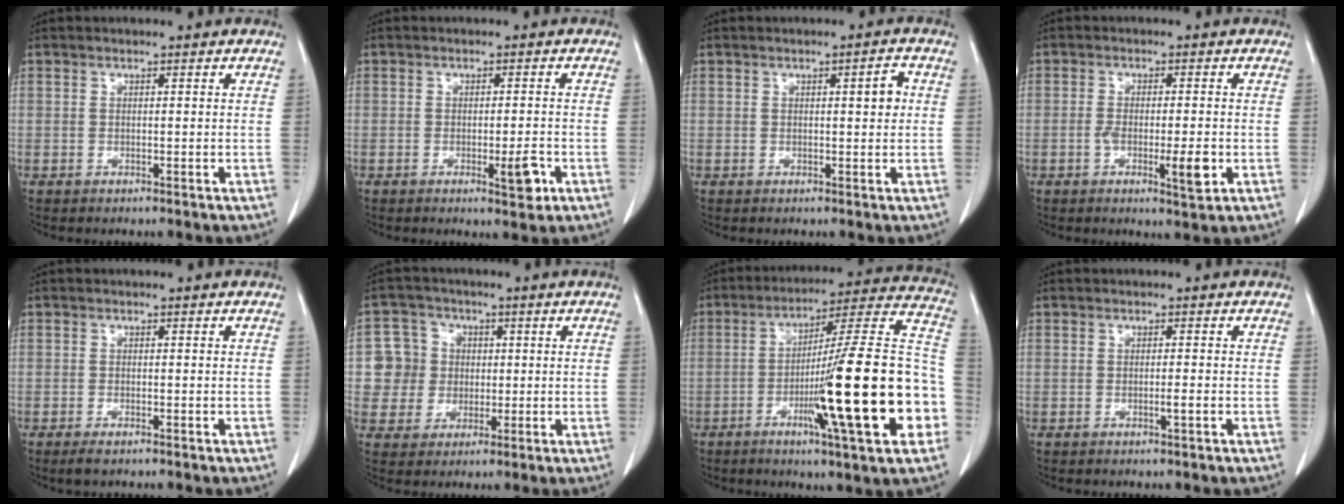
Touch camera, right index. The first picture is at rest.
{"total": 3.8, "force": [-1.5, 0.7, 3.5], "torque": [-0.049, -0.004, -0.018]}
{"total": 2.5, "force": [0.4, 0.6, 2.4], "torque": [-0.033, 0.003, 0.006]}
{"total": 5.4, "force": [-1.6, 0.9, 5.0], "torque": [-0.082, -0.006, -0.024]}
{"total": 1.7, "force": [-1.3, 0.3, 1.1], "torque": [-0.023, -0.005, -0.020]}
{"total": 6.8, "force": [0.5, 6.8, 0.7], "torque": [-0.013, 0.023, 0.013]}
{"total": 25.1, "force": [-6.5, 0.9, 24.2], "torque": [-0.298, 0.003, -0.106]}
{"total": 1.2, "force": [-0.4, -0.2, 1.2], "torque": [-0.020, -0.002, -0.007]}